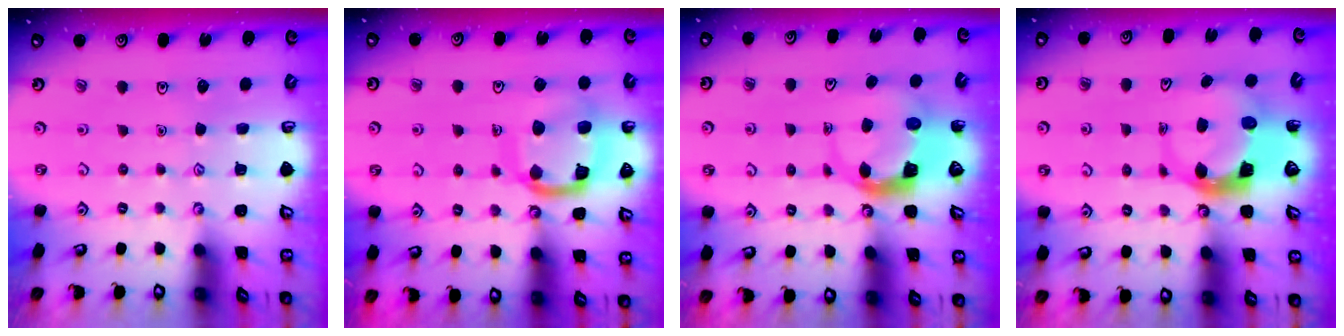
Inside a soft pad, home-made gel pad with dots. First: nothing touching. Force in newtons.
{"total": 15.4, "press": 15.3, "slide": 1.6}
{"total": 5.1, "press": 5.0, "slide": 0.8}
{"total": 6.1, "press": 6.0, "slide": 0.9}